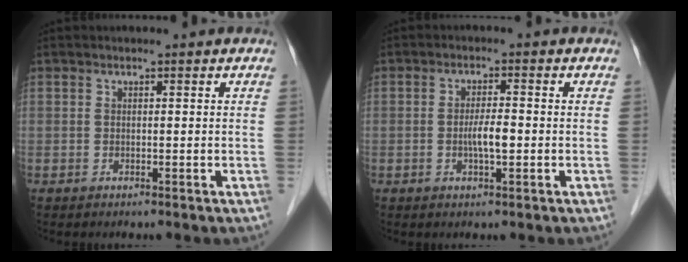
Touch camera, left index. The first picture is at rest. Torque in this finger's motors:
{"motor_torque": [0.65, 0.43, 0.09, 0.03]}